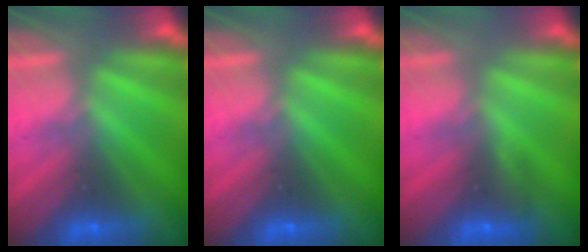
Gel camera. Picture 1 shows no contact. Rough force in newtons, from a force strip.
{"total": 0.0}
{"total": 2.9}